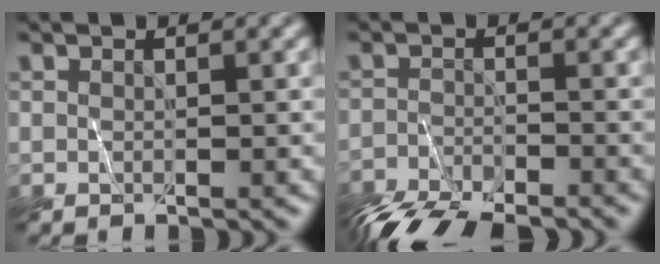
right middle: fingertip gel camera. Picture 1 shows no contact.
{"total": 6.1, "force": [-5.6, 1.1, 2.2], "torque": [-0.035, -0.027, -0.110]}